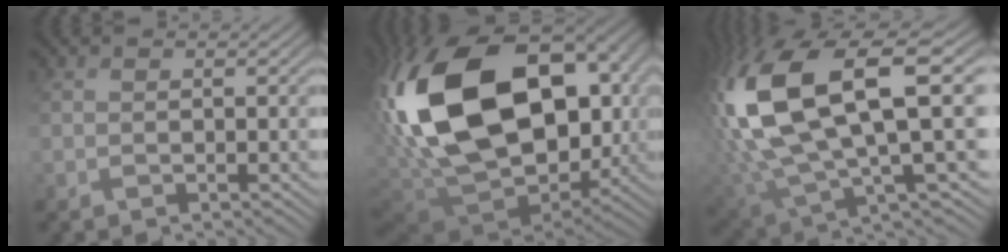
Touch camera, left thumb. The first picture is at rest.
{"total": 21.8, "force": [2.1, 13.8, 16.8], "torque": [-0.399, -0.008, 0.056]}
{"total": 17.5, "force": [4.1, 7.3, 15.3], "torque": [-0.365, -0.009, 0.088]}